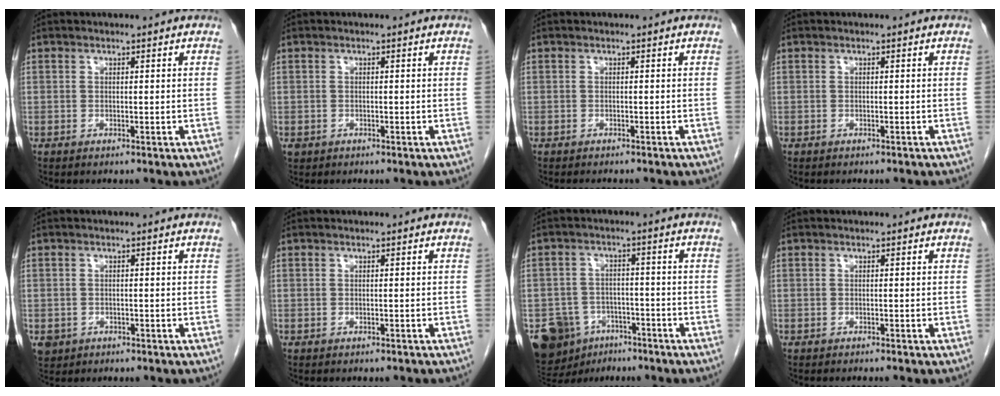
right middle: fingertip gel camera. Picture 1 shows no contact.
{"total": 0.9, "force": [-0.4, 0.8, 0.2], "torque": [-0.007, 0.003, -0.003]}
{"total": 3.1, "force": [-2.8, 0.6, 1.2], "torque": [-0.015, -0.004, -0.031]}
{"total": 2.6, "force": [-2.4, 0.6, 0.9], "torque": [-0.014, -0.003, -0.027]}
{"total": 2.6, "force": [-1.3, 2.2, 0.5], "torque": [-0.009, 0.003, -0.018]}
{"total": 2.6, "force": [-2.4, 0.6, 0.9], "torque": [-0.014, -0.003, -0.028]}
{"total": 11.0, "force": [-6.5, 8.1, 3.5], "torque": [-0.080, 0.012, -0.096]}
{"total": 1.6, "force": [-1.4, -0.2, 0.8], "torque": [-0.005, 0.004, -0.017]}